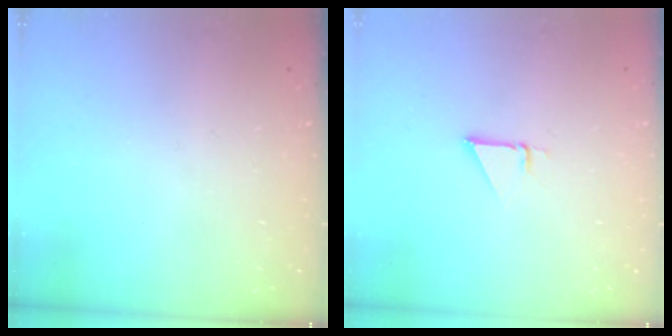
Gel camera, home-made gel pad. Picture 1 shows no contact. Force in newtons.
{"total": 2.3, "press": 2.3, "slide": 0.1}